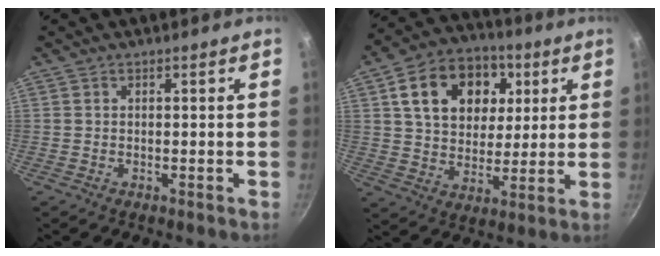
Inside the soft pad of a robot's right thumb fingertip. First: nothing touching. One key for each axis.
{"total": 18.0, "fx": 5.7, "fy": 13.4, "fz": 10.6, "tx": -0.152, "ty": 0.005, "tz": 0.090}